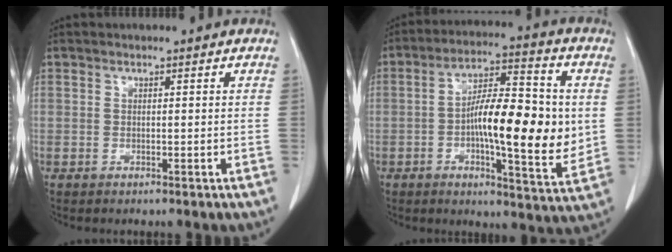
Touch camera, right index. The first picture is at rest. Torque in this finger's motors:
{"motor_torque": [2.14, 0.00, 0.80, 0.21]}